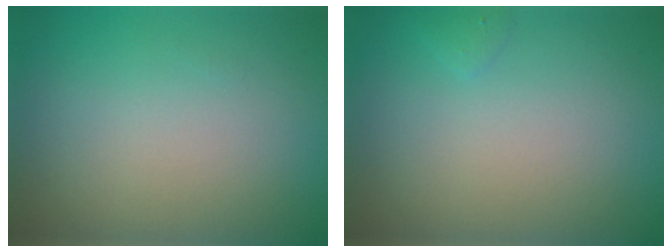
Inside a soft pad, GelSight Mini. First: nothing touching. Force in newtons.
{"total": 0.6, "press": 0.6, "slide": 0.0}